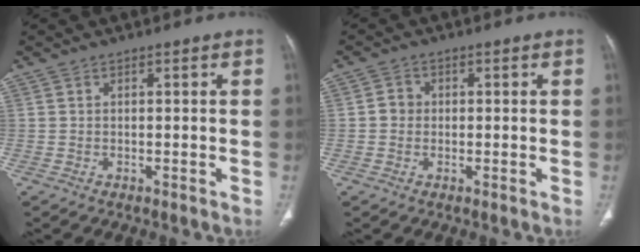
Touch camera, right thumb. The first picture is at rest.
{"total": 2.4, "force": [-0.1, 2.2, 0.8], "torque": [-0.001, 0.007, -0.006]}